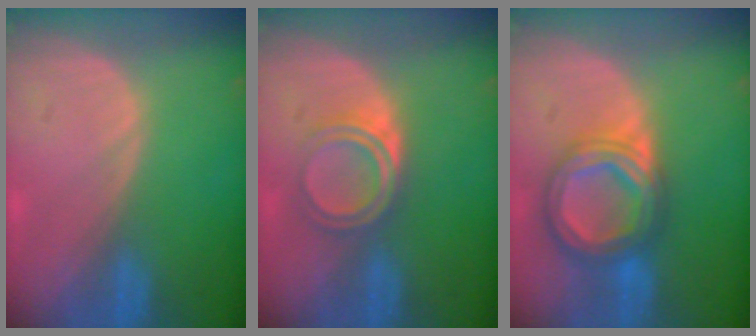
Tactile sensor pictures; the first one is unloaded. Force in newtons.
{"total": 5.1, "press": 4.3, "slide": 2.7}
{"total": 8.6, "press": 8.6, "slide": 0.6}